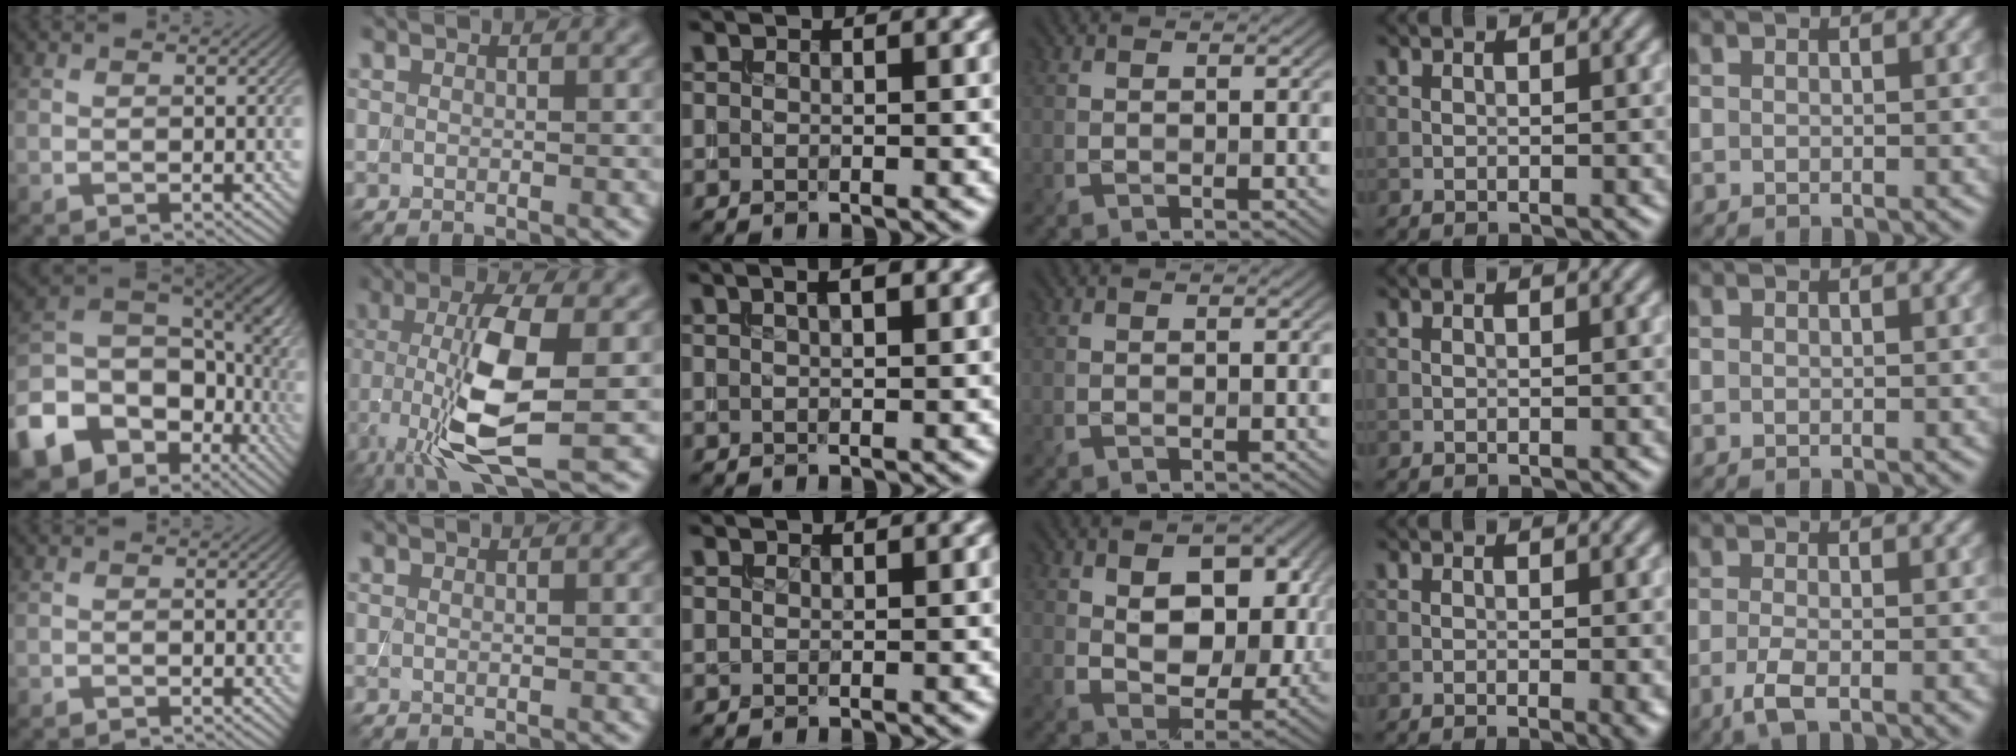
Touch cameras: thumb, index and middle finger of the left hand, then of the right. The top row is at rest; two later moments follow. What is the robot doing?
{"motion": "extract", "object": "backpack"}